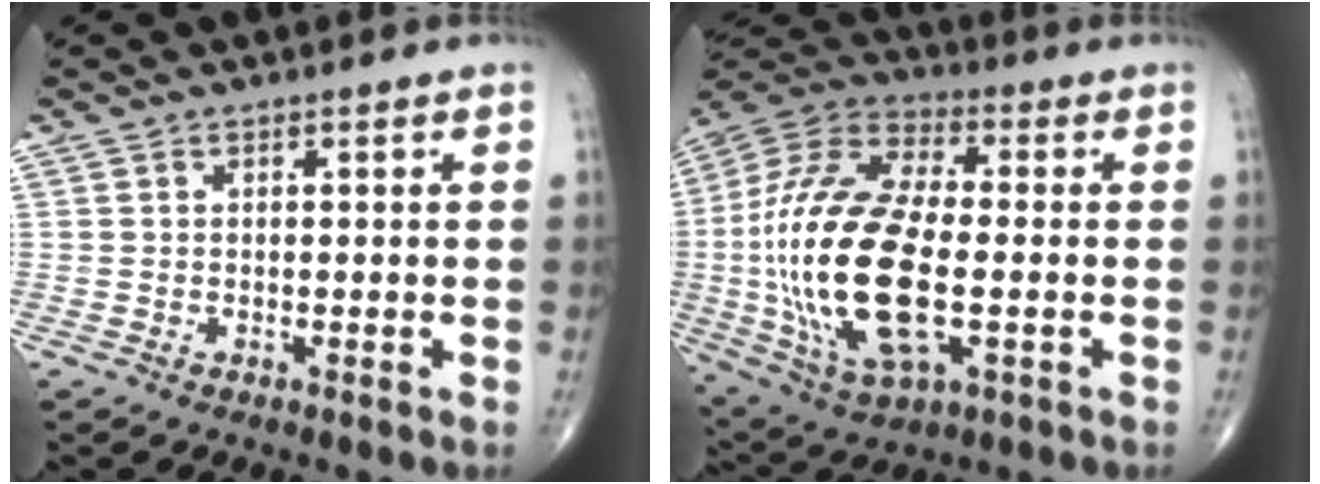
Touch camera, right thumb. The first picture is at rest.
{"total": 26.6, "force": [-2.9, 12.2, 23.4], "torque": [-0.503, 0.003, -0.046]}